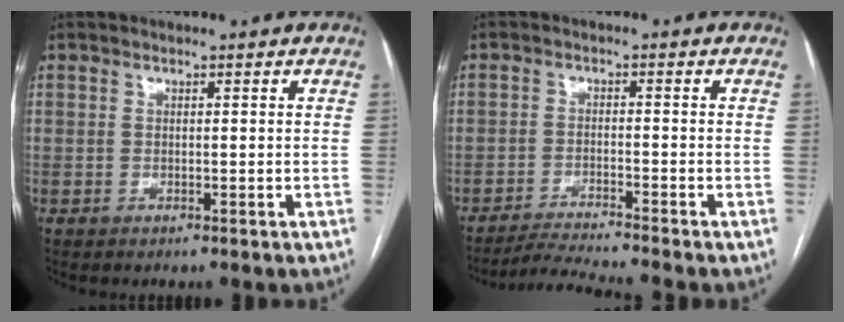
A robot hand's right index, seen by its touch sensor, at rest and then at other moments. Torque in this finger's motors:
{"motor_torque": [-0.25, -0.56, -0.02, 0.03]}